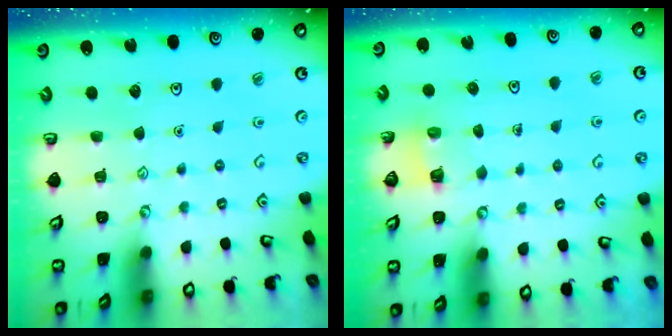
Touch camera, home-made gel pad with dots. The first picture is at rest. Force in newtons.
{"total": 3.3, "press": 3.3, "slide": 0.1}